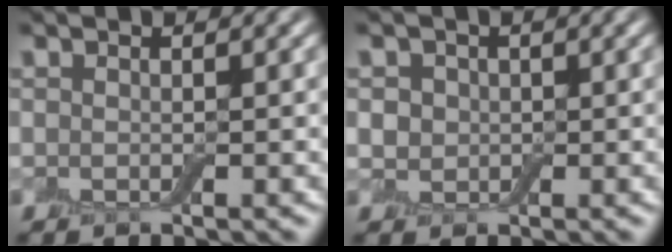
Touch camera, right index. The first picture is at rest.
{"total": 2.4, "force": [0.5, 2.1, 1.0], "torque": [-0.015, 0.004, 0.000]}